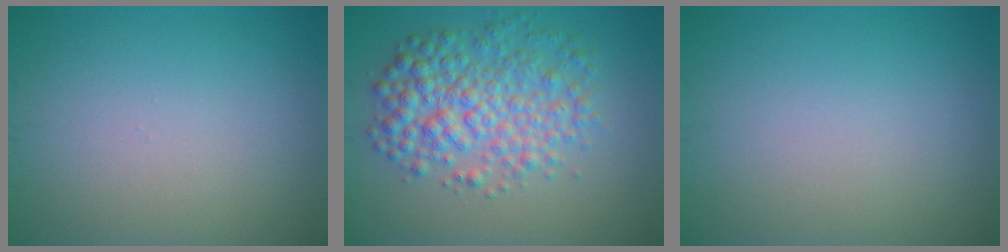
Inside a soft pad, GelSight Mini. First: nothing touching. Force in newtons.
{"total": 6.1, "press": 6.0, "slide": 0.1}
{"total": 0.0}